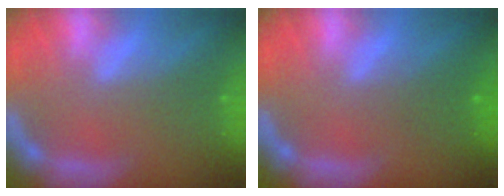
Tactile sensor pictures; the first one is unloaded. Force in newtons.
{"total": 1.9}